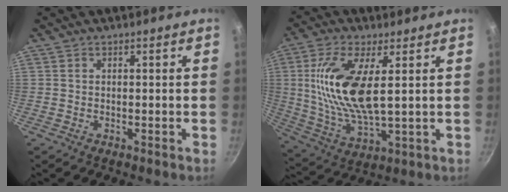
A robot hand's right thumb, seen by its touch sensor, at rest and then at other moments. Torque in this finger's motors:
{"motor_torque": [1.13, 1.65, 1.84, -0.35, 0.54]}